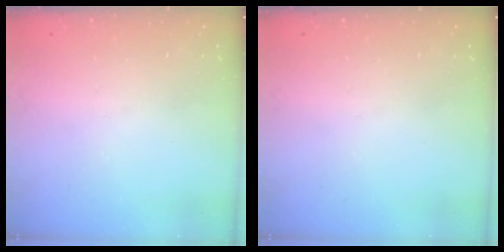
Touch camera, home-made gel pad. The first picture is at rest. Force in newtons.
{"total": 0.0}